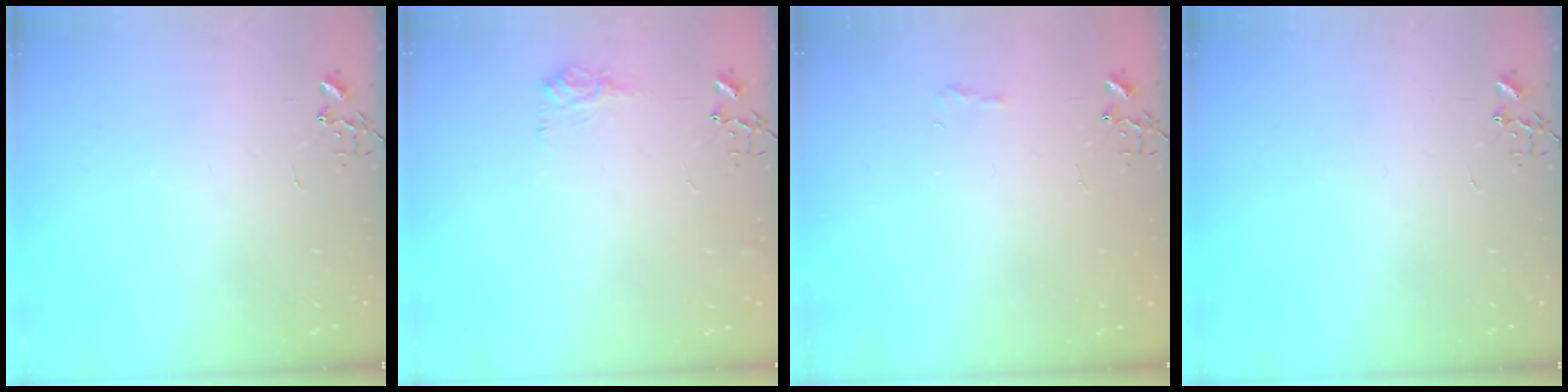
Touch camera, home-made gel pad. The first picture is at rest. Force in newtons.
{"total": 9.0, "press": 9.0, "slide": 0.5}
{"total": 5.7, "press": 5.7, "slide": 0.7}
{"total": 0.0}